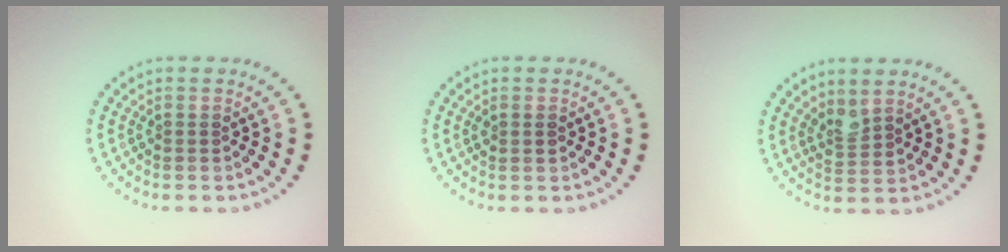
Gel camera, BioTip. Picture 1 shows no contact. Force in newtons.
{"total": 0.9, "press": 0.9, "slide": 0.1}
{"total": 1.8, "press": 1.5, "slide": 1.1}